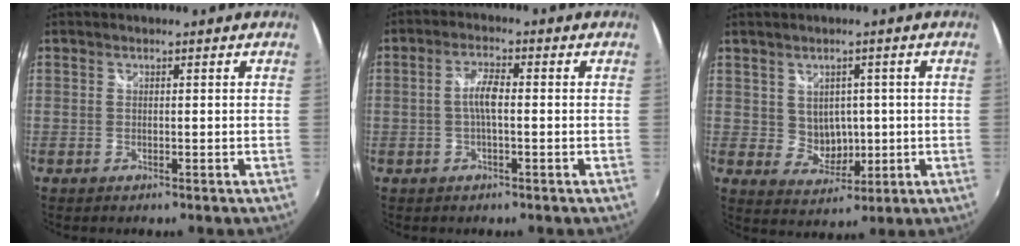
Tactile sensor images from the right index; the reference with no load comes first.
{"total": 3.9, "force": [-0.3, 1.0, 3.7], "torque": [-0.074, 0.006, -0.004]}
{"total": 5.5, "force": [0.7, 4.8, 2.4], "torque": [-0.042, 0.004, 0.025]}